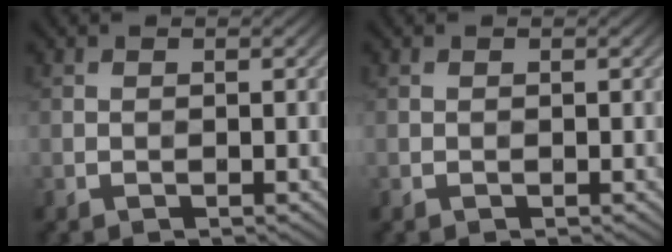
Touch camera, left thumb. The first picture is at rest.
{"total": 0.0}